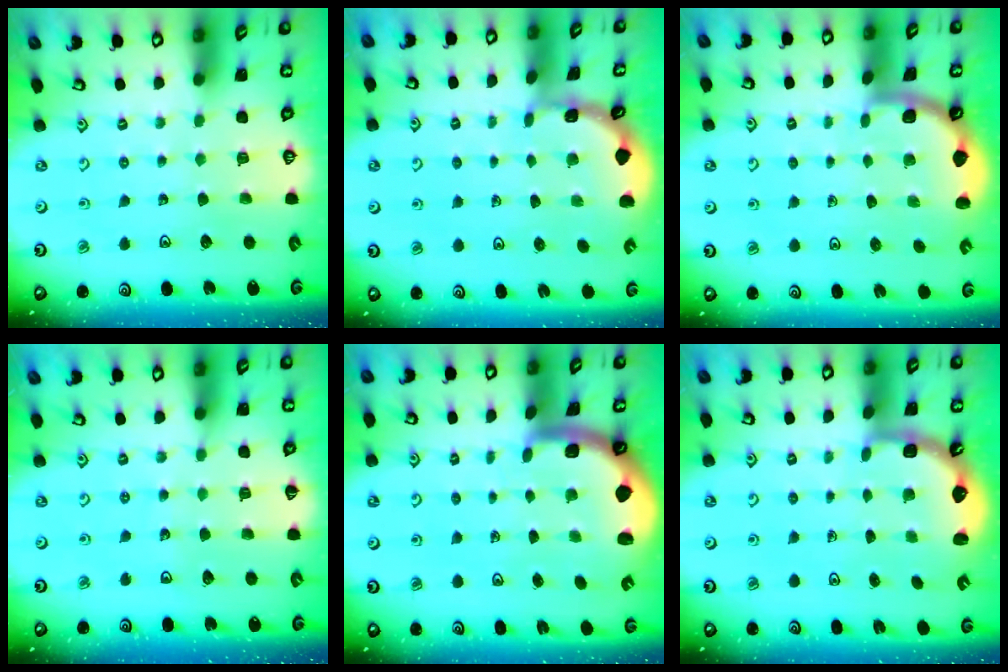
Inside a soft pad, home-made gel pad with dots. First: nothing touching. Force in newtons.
{"total": 1.2, "press": 1.2, "slide": 0.1}
{"total": 1.7, "press": 1.7, "slide": 0.1}
{"total": 3.0, "press": 3.0, "slide": 0.3}
{"total": 2.3, "press": 2.3, "slide": 0.5}
{"total": 2.5, "press": 2.1, "slide": 1.3}